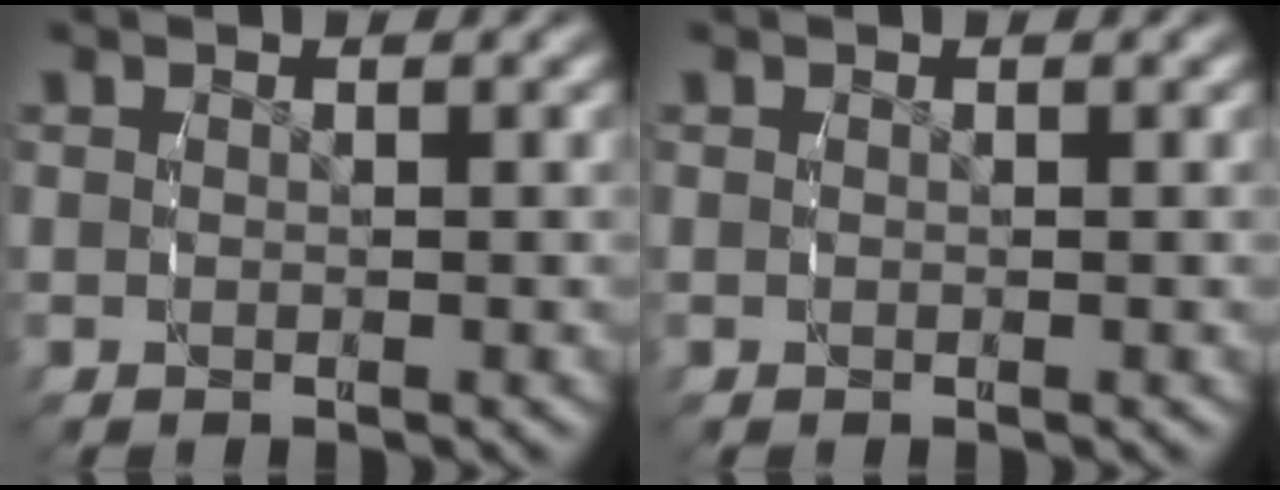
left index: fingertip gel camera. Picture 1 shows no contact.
{"total": 0.0}